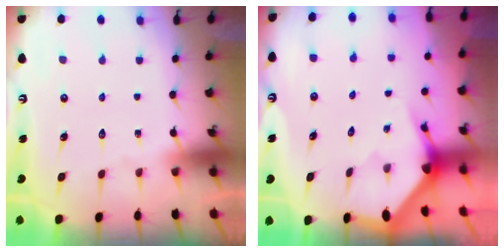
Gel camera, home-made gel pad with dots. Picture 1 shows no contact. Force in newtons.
{"total": 2.9, "press": 2.9, "slide": 0.2}